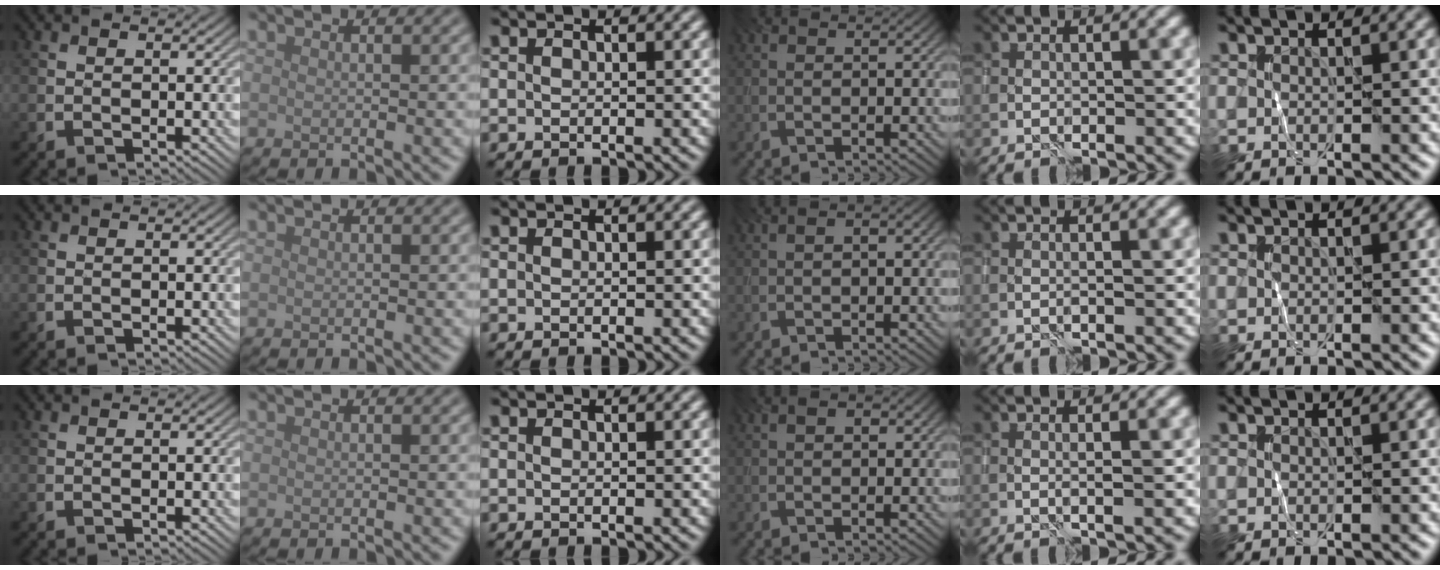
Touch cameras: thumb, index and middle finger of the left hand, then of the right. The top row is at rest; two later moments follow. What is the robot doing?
{"motion": "wrap", "object": "sponge"}